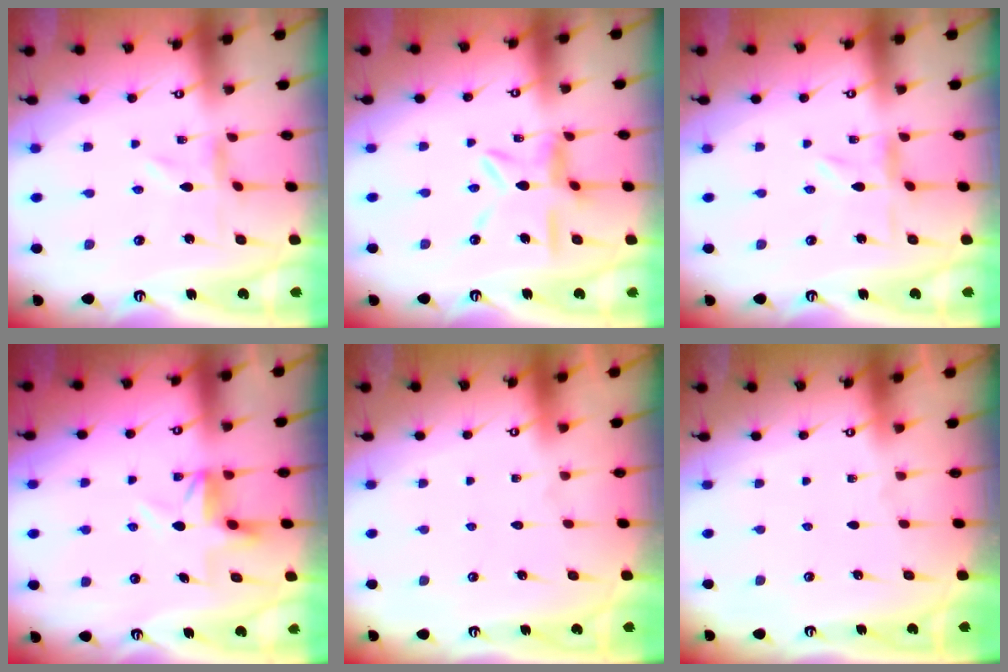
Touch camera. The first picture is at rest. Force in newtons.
{"total": 10.6, "press": 10.5, "slide": 0.9}
{"total": 0.8, "press": 0.7, "slide": 0.4}
{"total": 4.4, "press": 4.4, "slide": 0.3}
{"total": 1.6, "press": 1.6, "slide": 0.1}
{"total": 0.0}